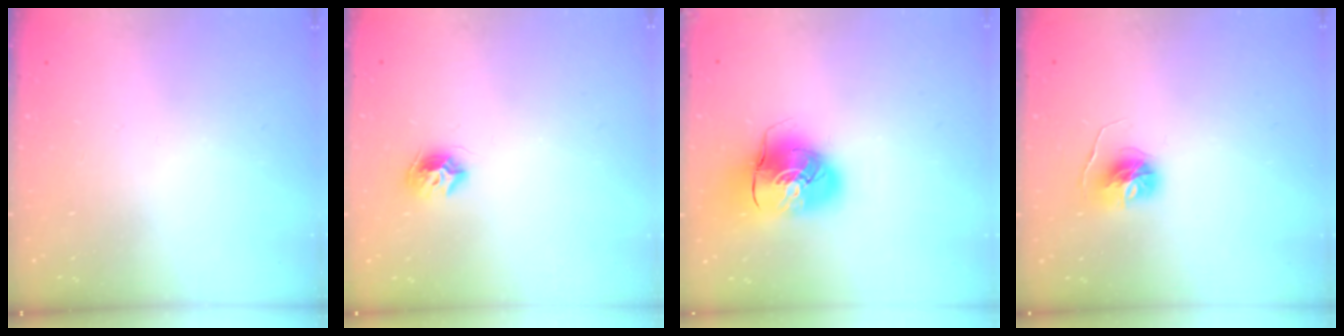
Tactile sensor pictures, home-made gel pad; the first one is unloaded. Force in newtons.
{"total": 8.1, "press": 8.1, "slide": 0.1}
{"total": 11.4, "press": 11.3, "slide": 1.8}
{"total": 6.4, "press": 6.4, "slide": 0.6}